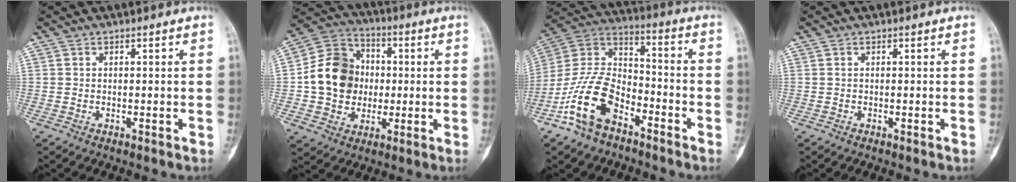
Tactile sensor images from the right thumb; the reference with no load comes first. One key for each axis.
{"total": 14.6, "fx": -0.1, "fy": 12.5, "fz": 7.6, "tx": -0.107, "ty": 0.023, "tz": -0.003}
{"total": 15.9, "fx": -8.7, "fy": 9.0, "fz": 9.7, "tx": -0.183, "ty": 0.068, "tz": -0.173}
{"total": 0.0}